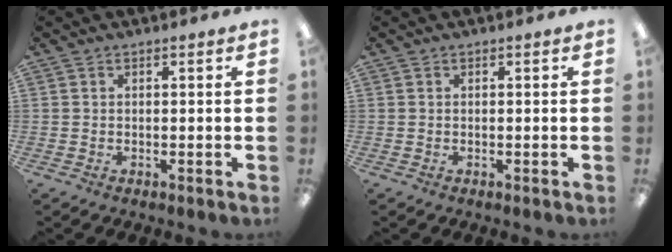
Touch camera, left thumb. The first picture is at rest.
{"total": 0.0}